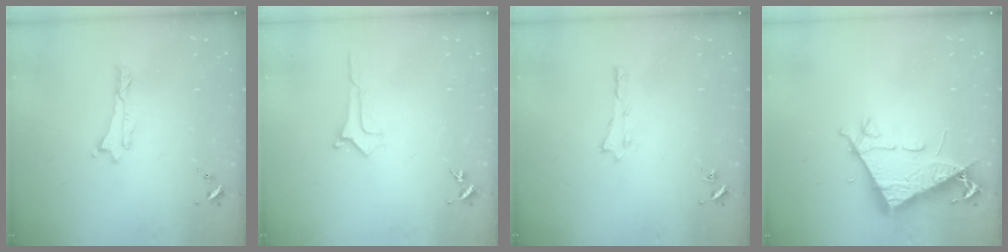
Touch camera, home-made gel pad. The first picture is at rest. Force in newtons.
{"total": 0.0}
{"total": 0.0}
{"total": 8.2, "press": 8.1, "slide": 1.2}